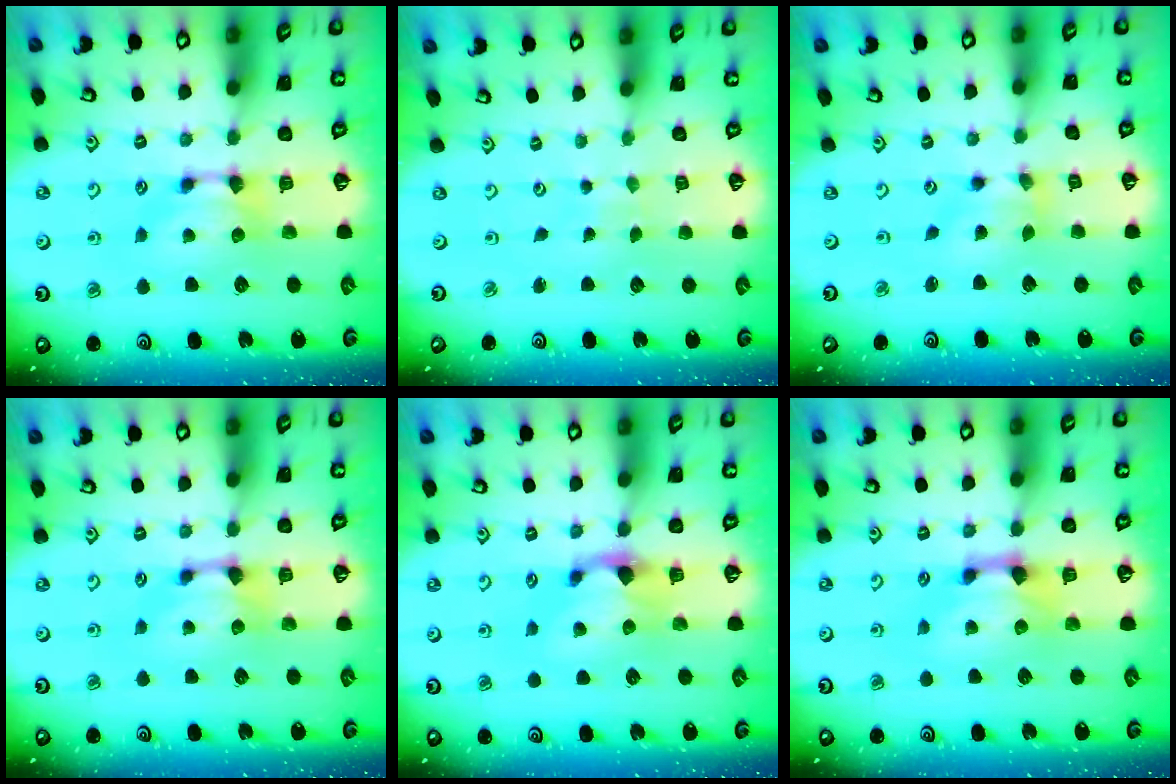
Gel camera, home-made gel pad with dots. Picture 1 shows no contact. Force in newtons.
{"total": 5.7, "press": 5.7, "slide": 0.3}
{"total": 2.5, "press": 2.1, "slide": 1.5}
{"total": 0.7, "press": 0.1, "slide": 0.7}
{"total": 1.1, "press": 0.3, "slide": 1.1}
{"total": 1.9, "press": 1.3, "slide": 1.4}